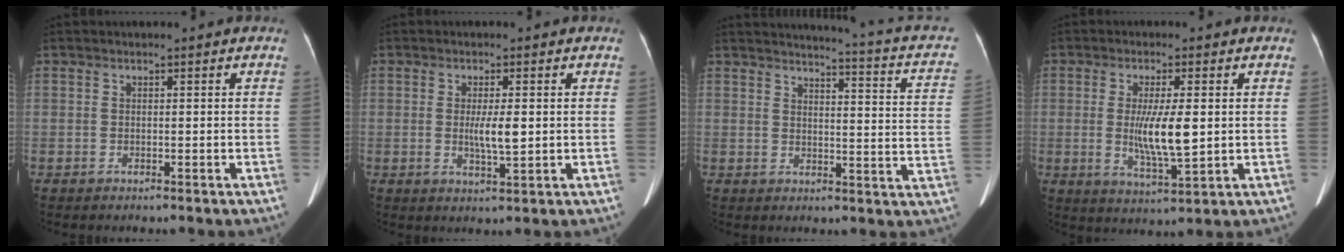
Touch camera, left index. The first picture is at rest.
{"total": 4.0, "force": [0.1, 0.7, 3.9], "torque": [-0.072, -0.005, 0.003]}
{"total": 13.6, "force": [11.0, 1.3, 7.9], "torque": [-0.106, -0.045, 0.099]}
{"total": 7.7, "force": [0.2, 1.3, 7.6], "torque": [-0.144, -0.017, 0.007]}